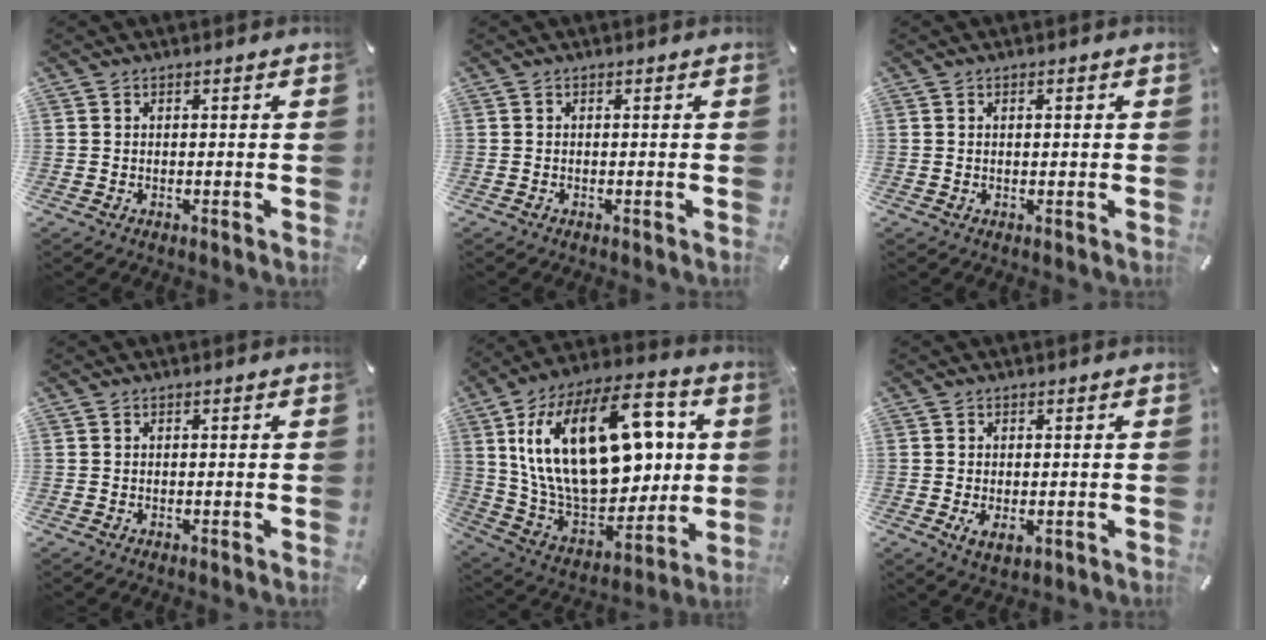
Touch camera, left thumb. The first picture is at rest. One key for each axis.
{"total": 0.0}
{"total": 0.9, "fx": 0.3, "fy": 0.3, "fz": 0.7, "tx": -0.016, "ty": 0.004, "tz": 0.005}
{"total": 0.0}
{"total": 30.2, "fx": 7.2, "fy": 17.8, "fz": 23.3, "tx": -0.445, "ty": -0.031, "tz": 0.129}
{"total": 2.7, "fx": -0.3, "fy": 1.2, "fz": 2.3, "tx": -0.046, "ty": 0.000, "tz": -0.004}